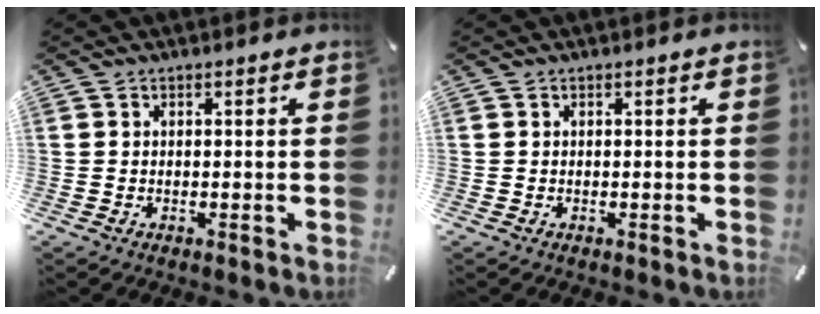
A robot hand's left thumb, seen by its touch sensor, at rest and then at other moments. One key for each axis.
{"total": 0.0}